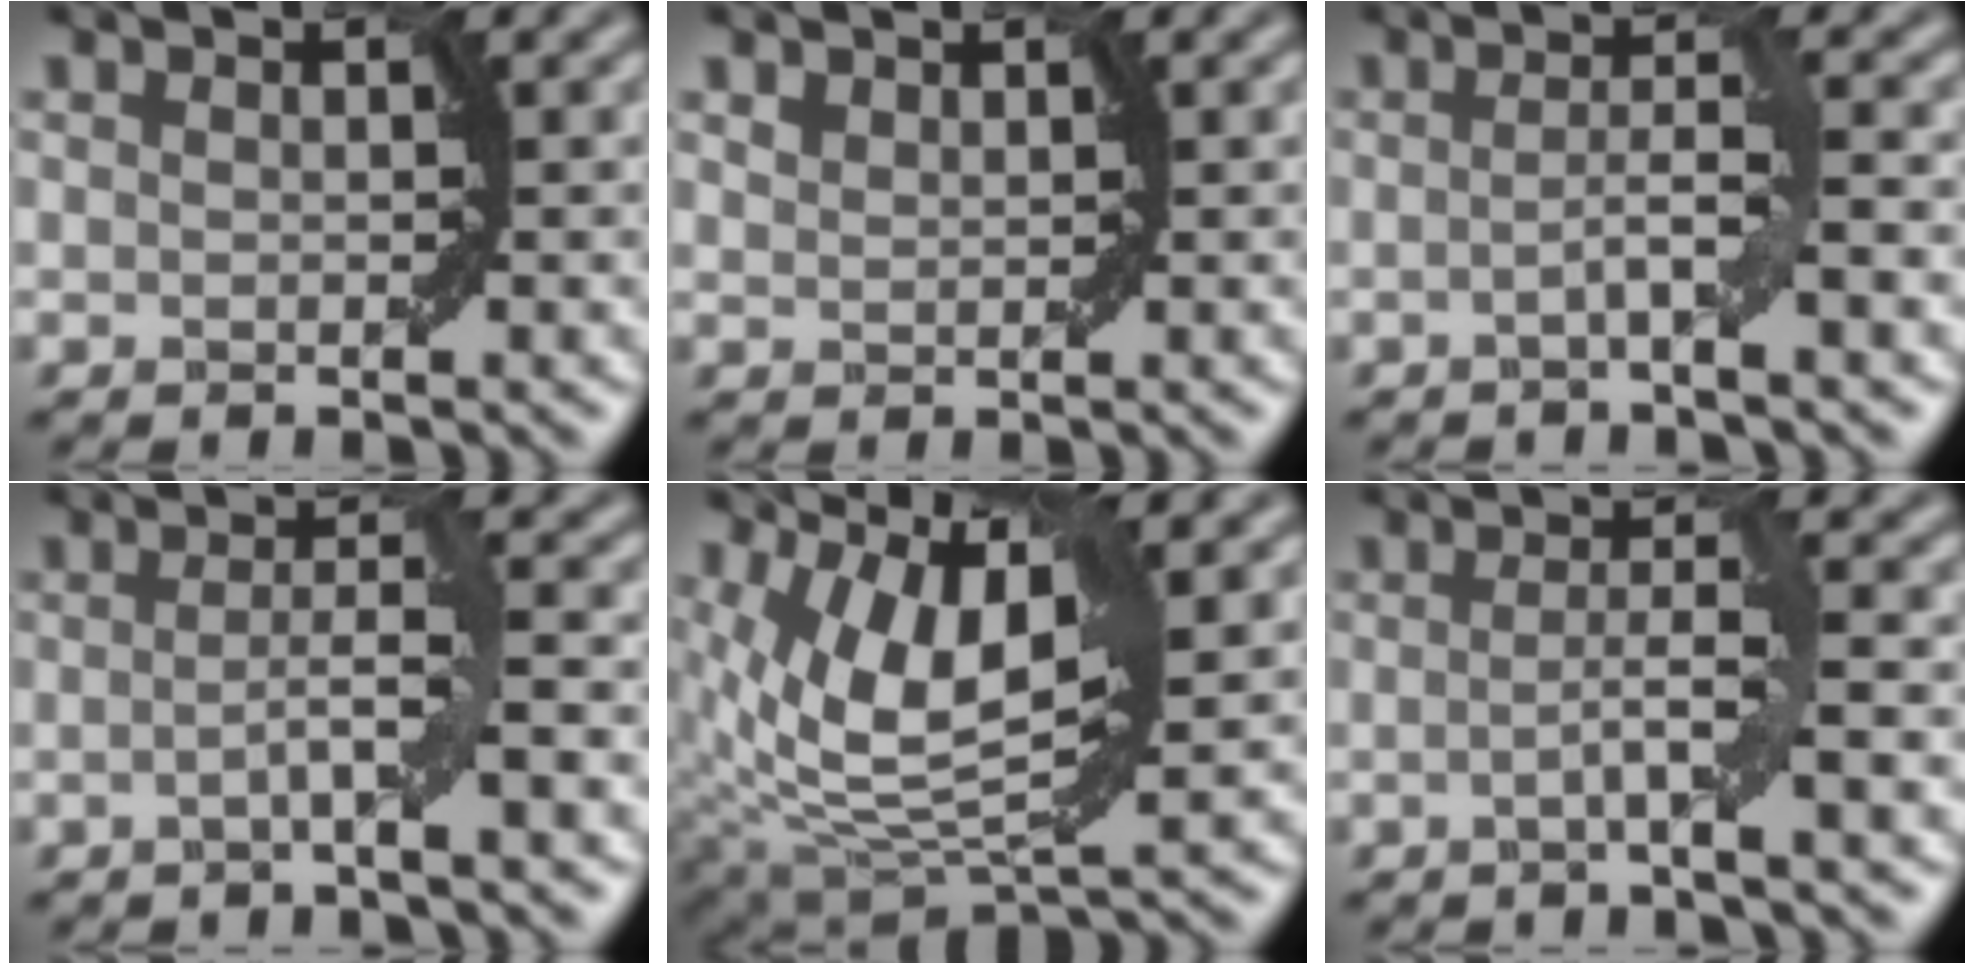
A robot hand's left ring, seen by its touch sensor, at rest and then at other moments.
{"total": 0.9, "force": [0.8, 0.4, 0.1], "torque": [-0.005, 0.000, 0.019]}
{"total": 2.9, "force": [-0.7, 0.1, 2.8], "torque": [-0.047, 0.005, -0.018]}
{"total": 3.0, "force": [-0.7, 0.2, 2.9], "torque": [-0.048, 0.004, -0.020]}
{"total": 10.7, "force": [3.3, 4.6, 9.0], "torque": [-0.170, 0.003, 0.062]}
{"total": 3.3, "force": [-0.6, 0.3, 3.2], "torque": [-0.053, 0.000, -0.017]}